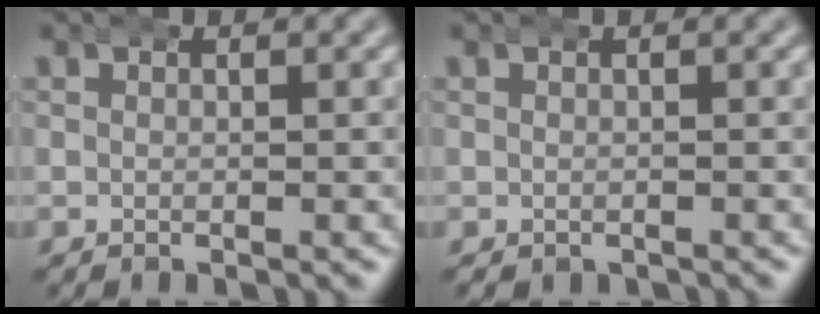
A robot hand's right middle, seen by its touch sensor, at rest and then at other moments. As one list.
[{"total": 0.8, "force": [-0.5, 0.6, 0.2], "torque": [-0.010, -0.008, -0.002]}]